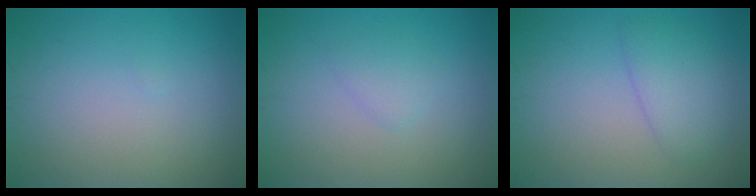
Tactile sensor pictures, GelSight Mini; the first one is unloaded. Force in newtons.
{"total": 1.2, "press": 1.2, "slide": 0.1}
{"total": 2.7, "press": 2.7, "slide": 0.3}